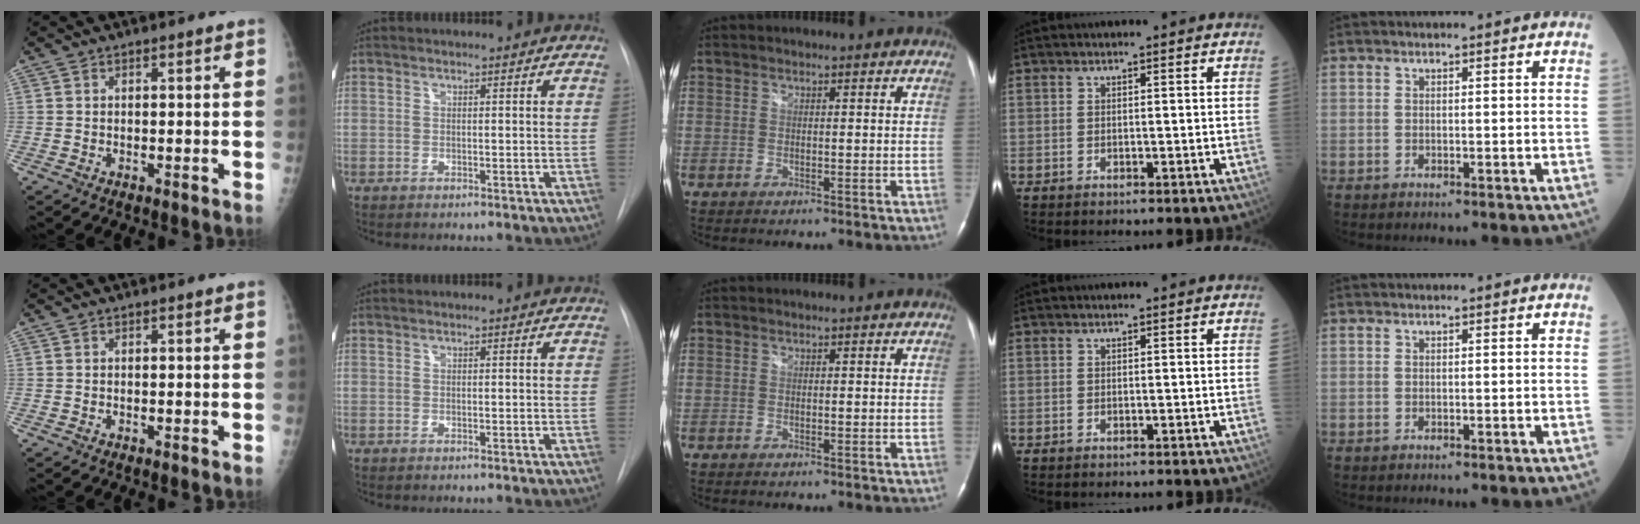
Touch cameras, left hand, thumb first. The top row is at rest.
{}